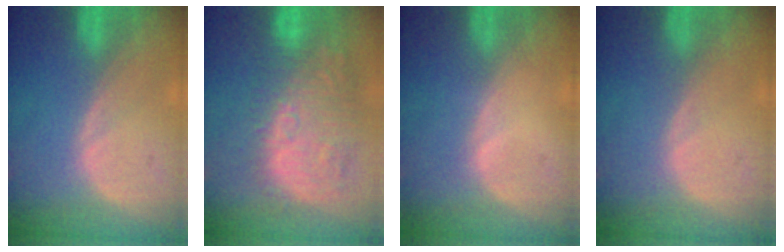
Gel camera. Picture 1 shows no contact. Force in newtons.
{"total": 12.7, "press": 11.6, "slide": 5.1}
{"total": 0.5, "press": 0.1, "slide": 0.5}
{"total": 0.0}